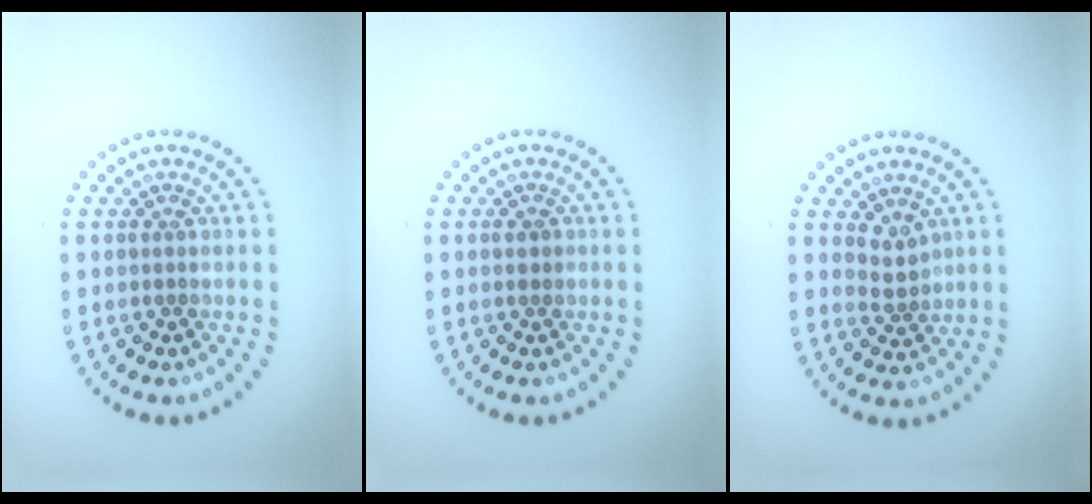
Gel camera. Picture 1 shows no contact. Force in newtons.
{"total": 0.7, "press": 0.7, "slide": 0.2}
{"total": 1.9, "press": 1.4, "slide": 1.2}